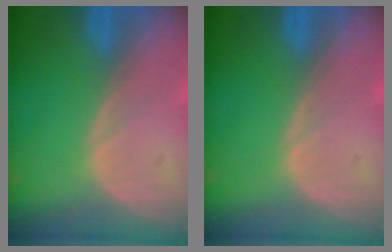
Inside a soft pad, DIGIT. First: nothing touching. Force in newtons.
{"total": 0.0}